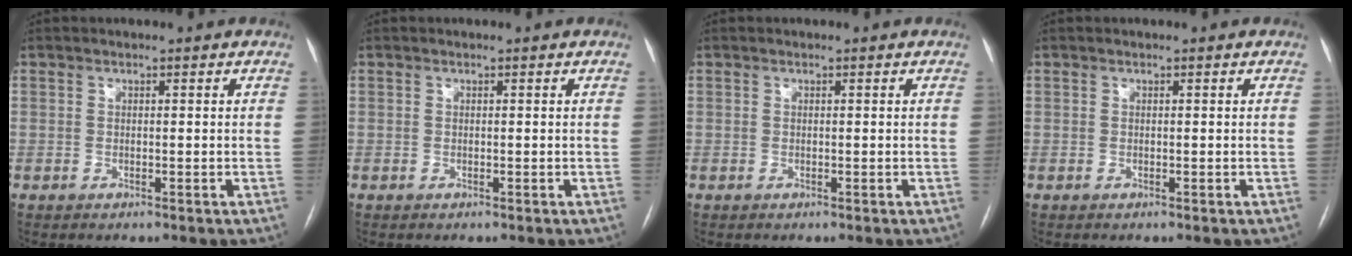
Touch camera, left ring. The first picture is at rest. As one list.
[{"total": 0.0}, {"total": 0.0}, {"total": 0.0}]